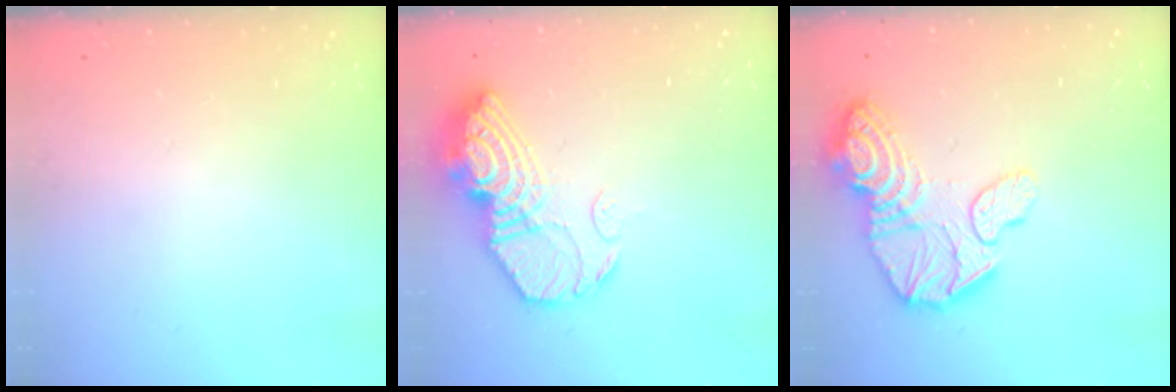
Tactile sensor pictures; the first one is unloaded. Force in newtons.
{"total": 15.6, "press": 15.5, "slide": 1.8}
{"total": 17.1, "press": 17.1, "slide": 1.6}